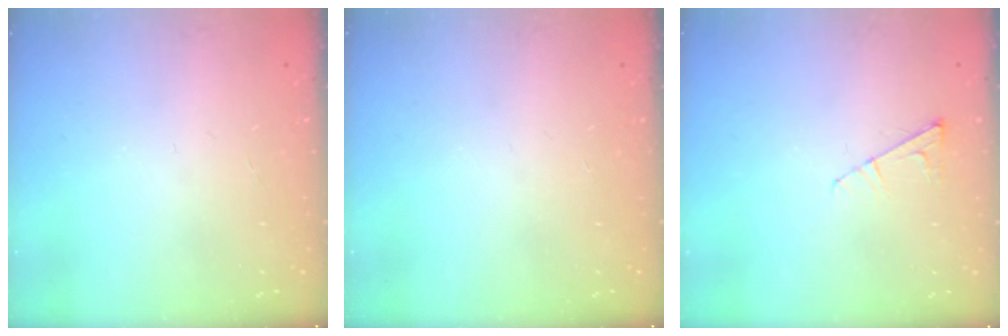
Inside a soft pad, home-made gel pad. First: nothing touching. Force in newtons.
{"total": 0.0}
{"total": 6.3, "press": 6.3, "slide": 0.4}